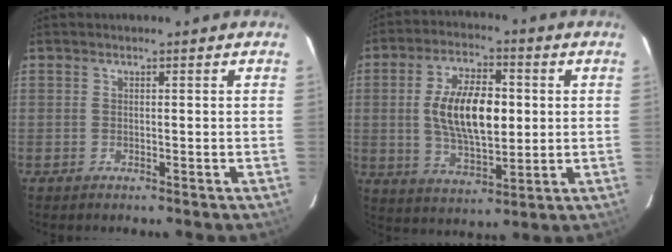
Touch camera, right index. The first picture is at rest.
{"total": 13.8, "force": [1.1, 6.3, 12.2], "torque": [-0.226, 0.006, 0.025]}